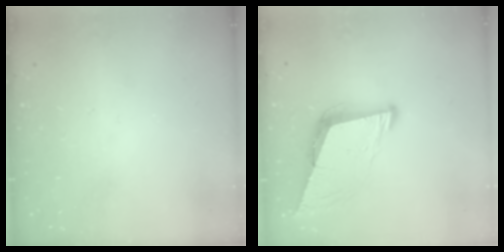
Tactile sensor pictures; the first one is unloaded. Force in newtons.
{"total": 8.9, "press": 8.2, "slide": 3.5}